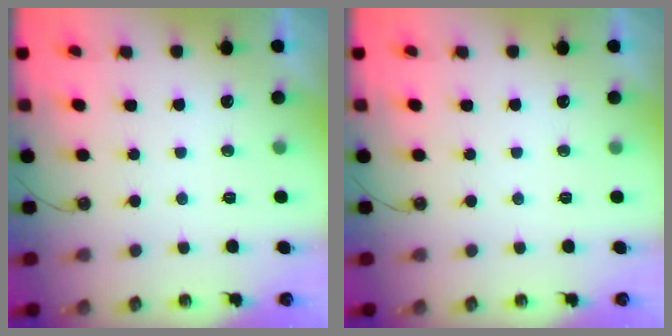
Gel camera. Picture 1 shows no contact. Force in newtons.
{"total": 0.0}